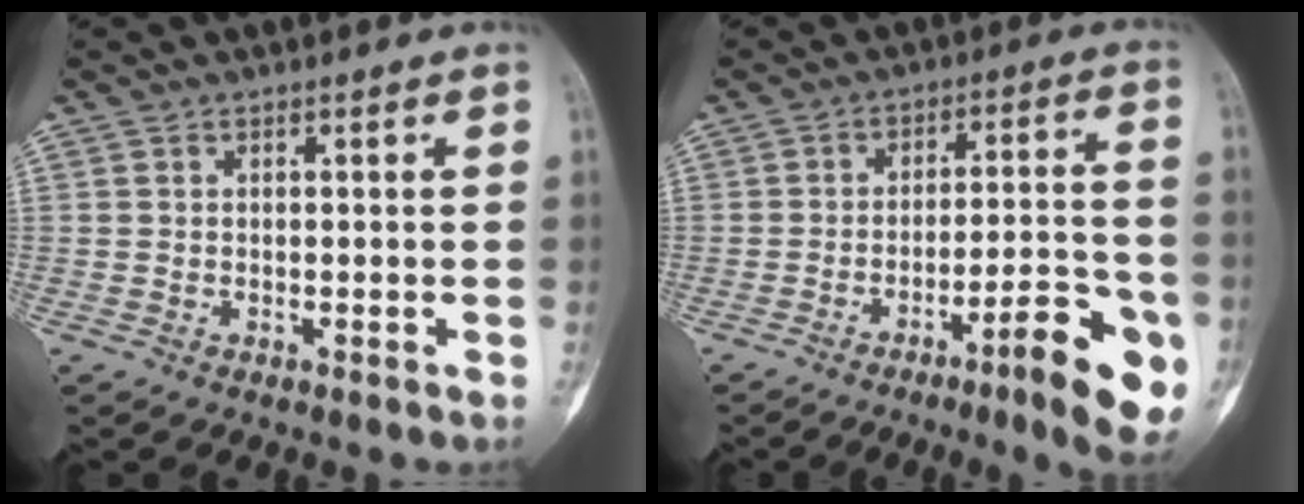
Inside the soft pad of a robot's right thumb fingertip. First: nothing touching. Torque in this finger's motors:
{"motor_torque": [-0.07, 0.26, 0.32, 0.27, 0.14]}